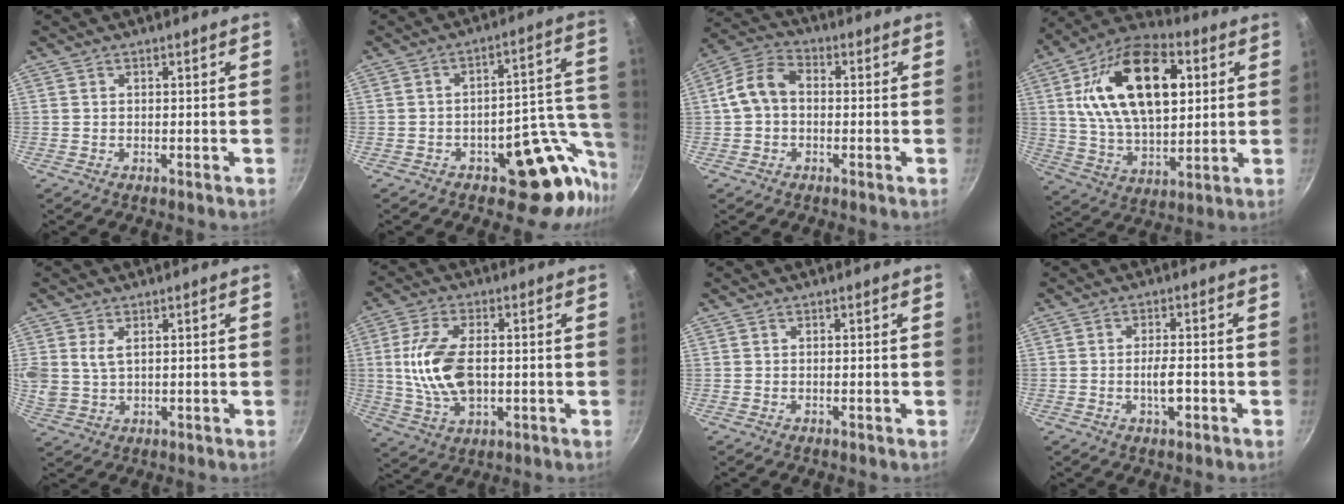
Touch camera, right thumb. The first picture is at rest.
{"total": 15.7, "force": [-8.7, 6.9, 11.1], "torque": [-0.053, 0.102, -0.110]}
{"total": 8.4, "force": [0.0, 6.1, 5.8], "torque": [-0.106, 0.029, -0.011]}
{"total": 23.9, "force": [6.1, 13.2, 19.0], "torque": [-0.302, -0.004, 0.101]}
{"total": 5.4, "force": [1.6, 3.4, 3.9], "torque": [-0.088, -0.002, 0.042]}
{"total": 12.7, "force": [0.4, 6.9, 10.7], "torque": [-0.213, 0.001, 0.013]}
{"total": 0.0}
{"total": 3.8, "force": [-1.1, 1.4, 3.4], "torque": [-0.056, 0.006, -0.017]}